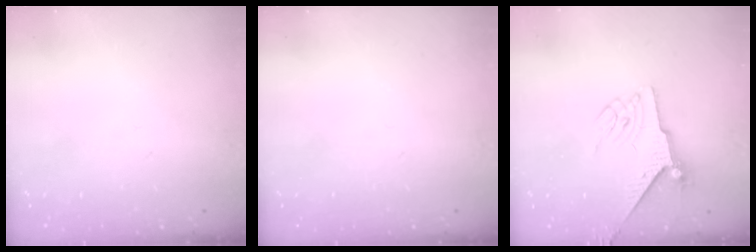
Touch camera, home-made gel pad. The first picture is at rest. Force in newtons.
{"total": 0.0}
{"total": 6.0, "press": 5.9, "slide": 1.0}